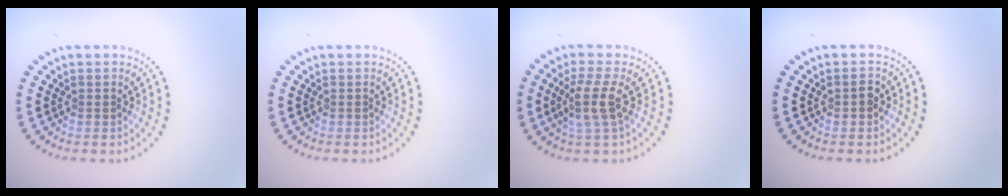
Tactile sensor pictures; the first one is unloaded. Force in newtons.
{"total": 0.0}
{"total": 3.0, "press": 2.4, "slide": 1.9}
{"total": 1.2, "press": 1.2, "slide": 0.2}